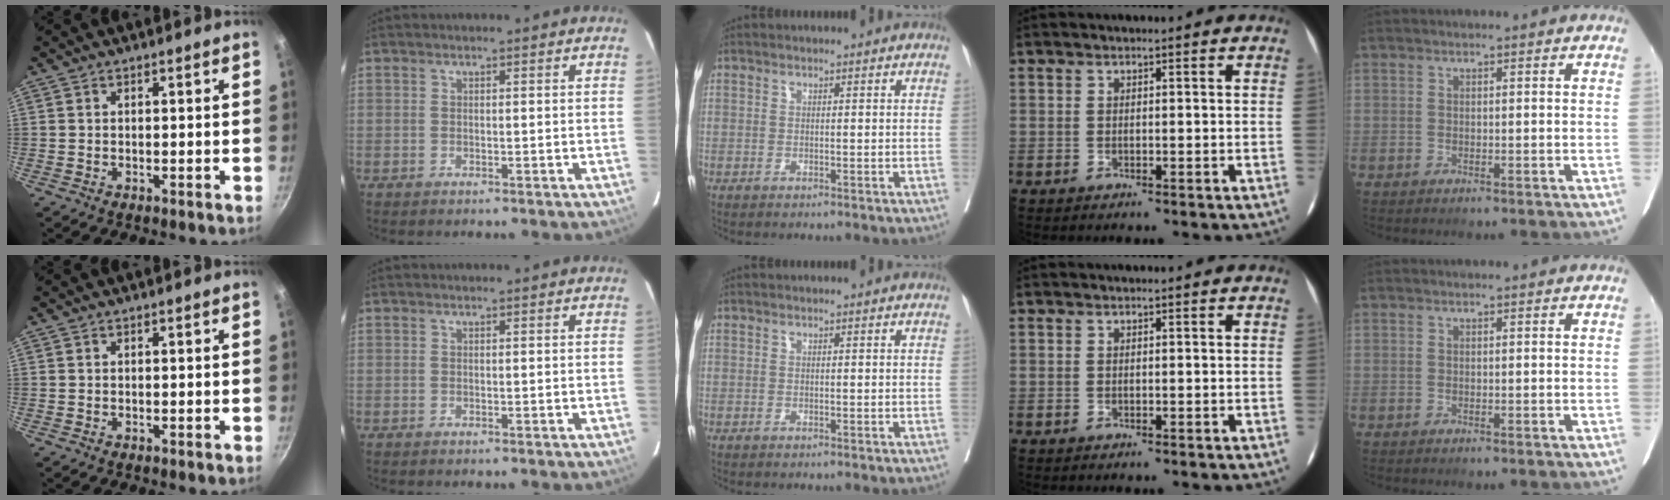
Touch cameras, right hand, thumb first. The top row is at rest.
{}